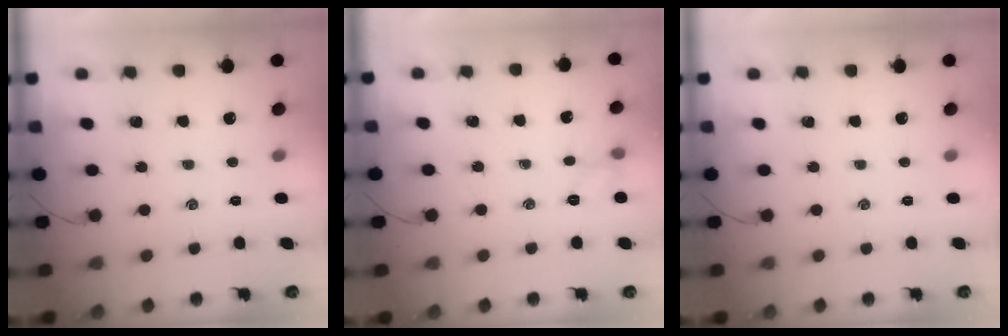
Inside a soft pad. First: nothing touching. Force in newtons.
{"total": 6.1, "press": 6.0, "slide": 1.0}
{"total": 0.0}